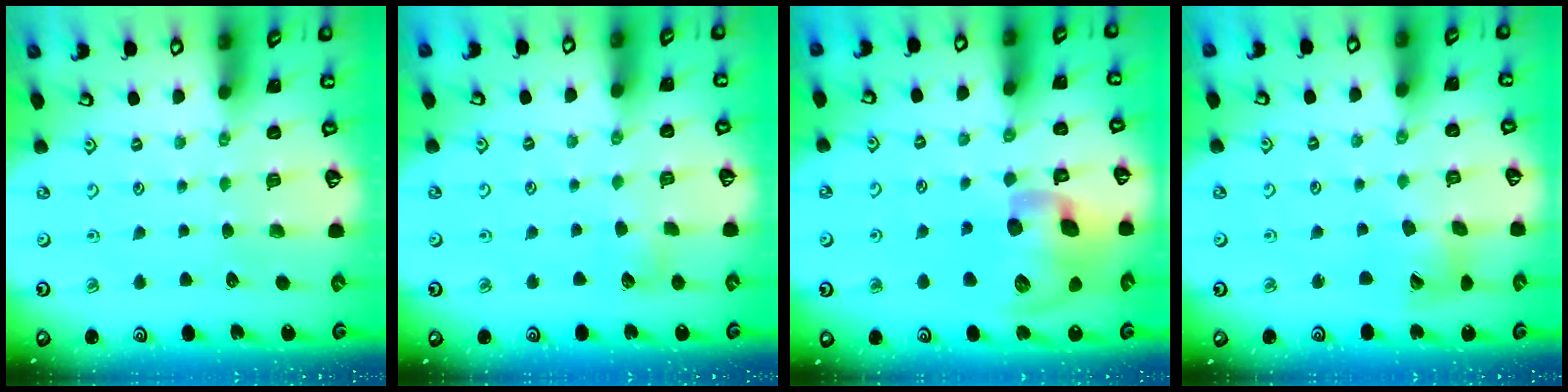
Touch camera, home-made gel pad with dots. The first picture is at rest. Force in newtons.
{"total": 4.4, "press": 4.4, "slide": 0.4}
{"total": 19.2, "press": 19.0, "slide": 3.0}
{"total": 9.8, "press": 9.7, "slide": 1.1}